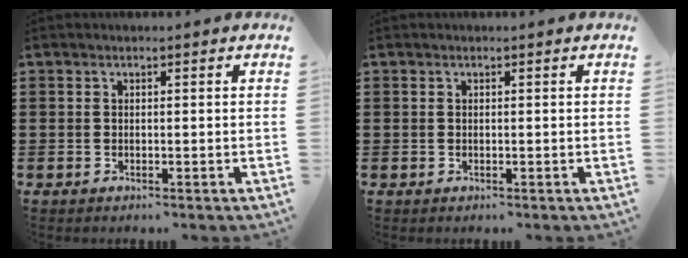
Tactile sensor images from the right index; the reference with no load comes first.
{"total": 0.0}